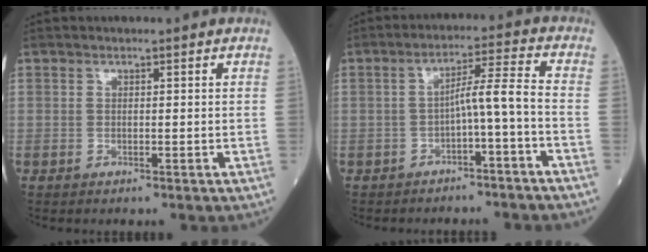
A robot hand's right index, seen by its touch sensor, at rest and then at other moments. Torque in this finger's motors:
{"motor_torque": [0.61, -0.41, 0.30, 0.09]}